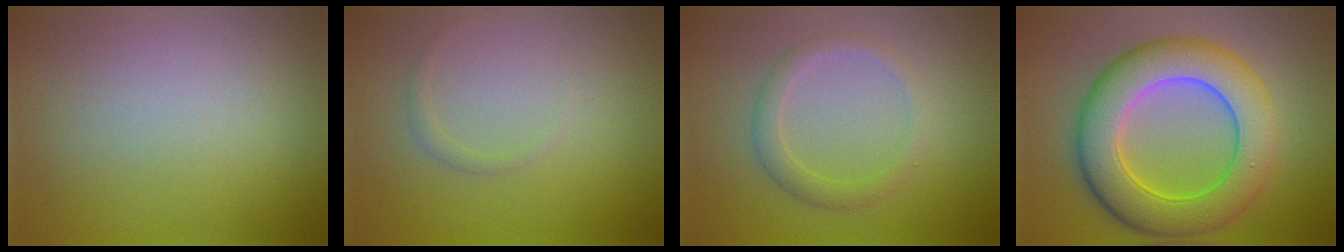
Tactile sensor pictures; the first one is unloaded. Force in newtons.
{"total": 0.7, "press": 0.7, "slide": 0.1}
{"total": 2.1, "press": 2.1, "slide": 0.2}
{"total": 9.1, "press": 9.1, "slide": 0.1}